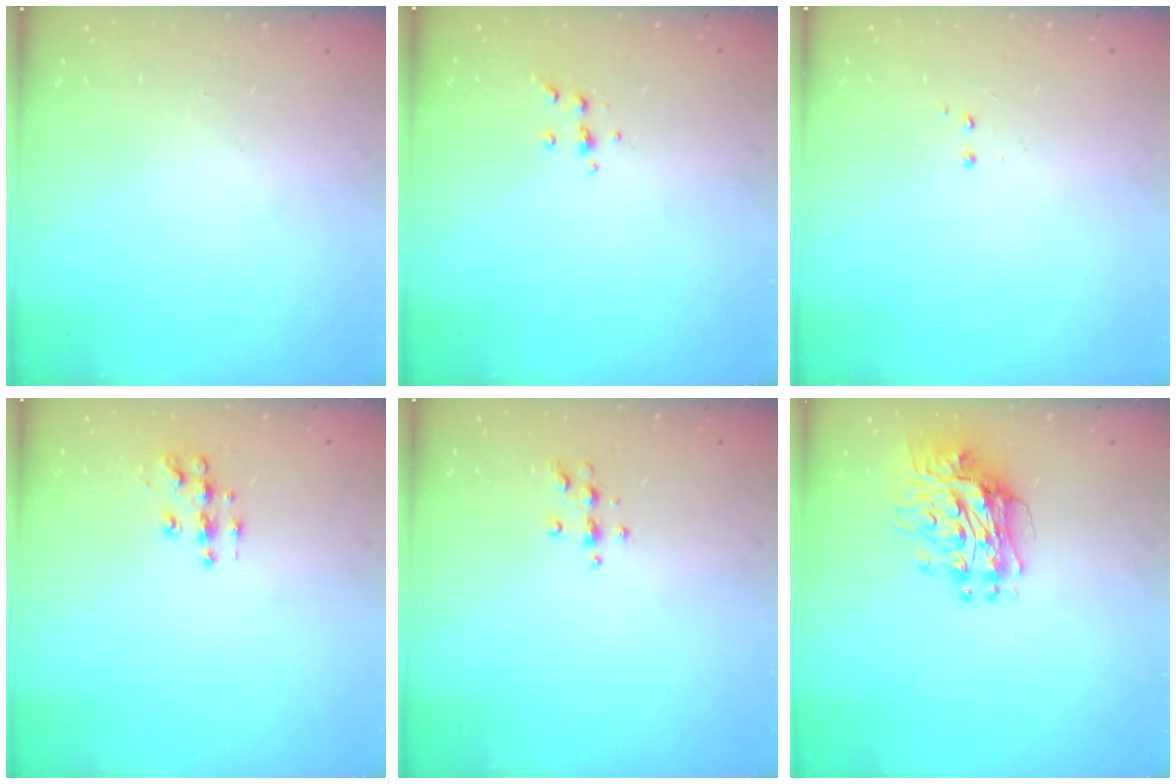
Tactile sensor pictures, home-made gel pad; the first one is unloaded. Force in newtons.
{"total": 4.0, "press": 3.8, "slide": 1.0}
{"total": 1.2, "press": 1.0, "slide": 0.6}
{"total": 8.5, "press": 8.5, "slide": 0.5}
{"total": 4.8, "press": 4.8, "slide": 0.6}
{"total": 12.2, "press": 12.2, "slide": 1.0}